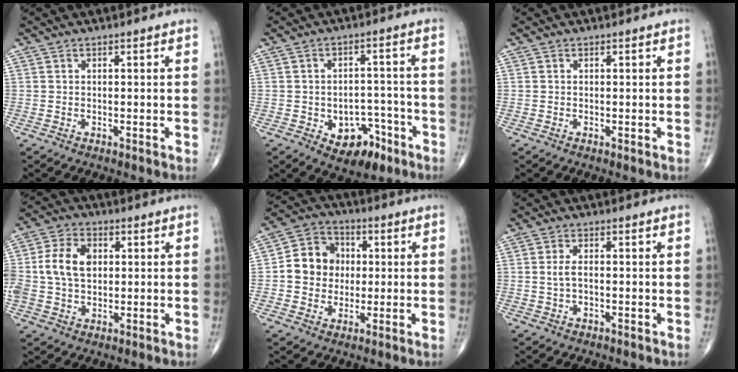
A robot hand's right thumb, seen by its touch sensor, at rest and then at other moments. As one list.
[{"total": 9.3, "force": [-4.5, 6.0, 5.5], "torque": [-0.039, 0.039, -0.054]}, {"total": 0.0}, {"total": 10.1, "force": [1.1, 7.1, 7.2], "torque": [-0.137, 0.012, 0.020]}, {"total": 10.3, "force": [0.3, 9.1, 4.8], "torque": [-0.048, 0.020, -0.003]}, {"total": 2.4, "force": [-0.1, 1.2, 2.0], "torque": [-0.046, 0.006, -0.003]}]